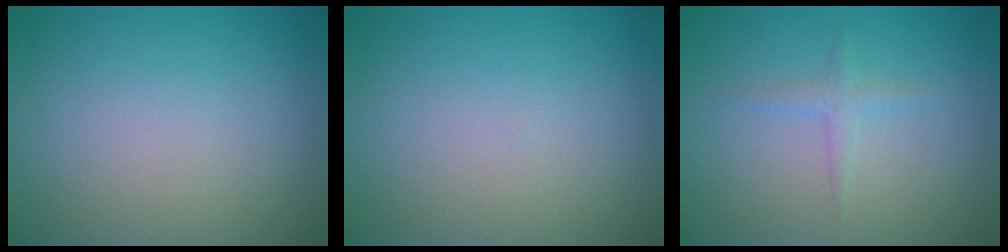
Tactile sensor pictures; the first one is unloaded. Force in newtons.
{"total": 0.0}
{"total": 1.2, "press": 1.2, "slide": 0.0}